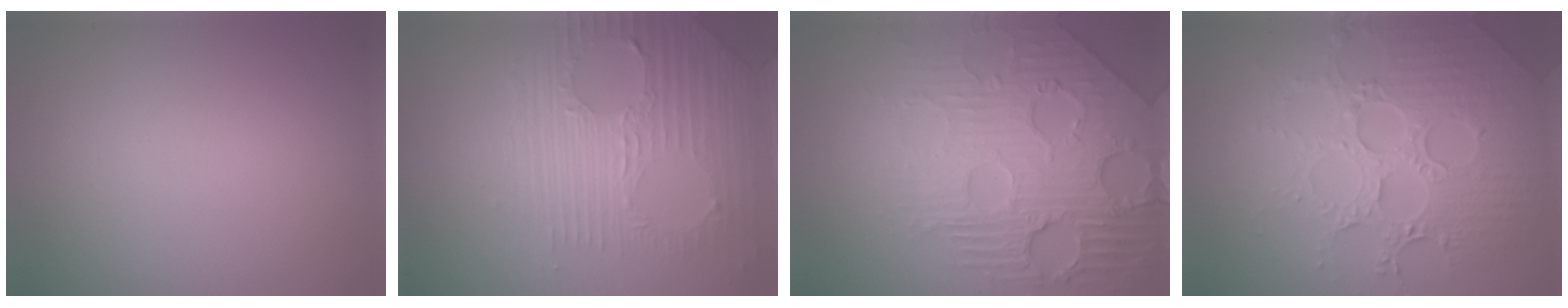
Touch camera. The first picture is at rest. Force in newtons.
{"total": 6.5, "press": 4.5, "slide": 4.7}
{"total": 8.6, "press": 6.0, "slide": 6.2}
{"total": 7.3, "press": 5.5, "slide": 4.9}